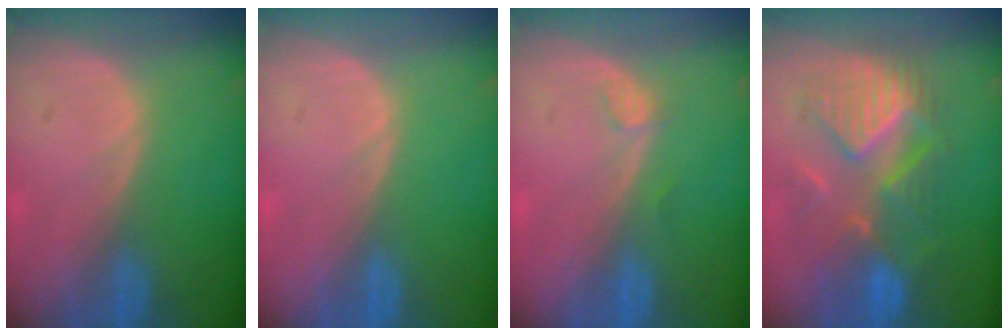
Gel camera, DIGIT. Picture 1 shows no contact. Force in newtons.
{"total": 0.0}
{"total": 1.1, "press": 1.1, "slide": 0.2}
{"total": 9.6, "press": 9.3, "slide": 2.2}